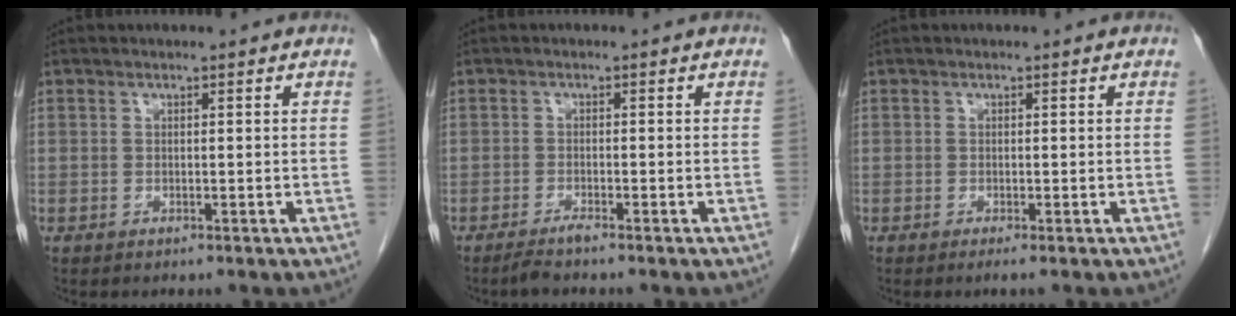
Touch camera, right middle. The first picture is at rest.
{"total": 1.7, "force": [-1.5, -0.3, 0.8], "torque": [-0.021, -0.003, -0.030]}
{"total": 0.6, "force": [-0.4, -0.1, 0.5], "torque": [-0.008, 0.000, -0.007]}